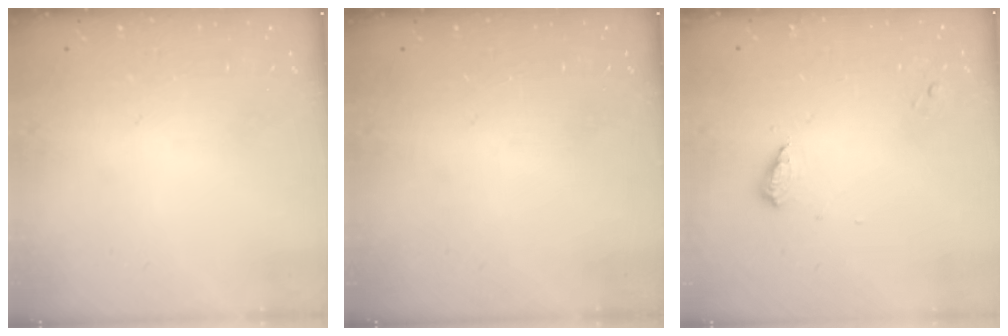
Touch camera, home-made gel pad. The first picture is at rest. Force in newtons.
{"total": 0.0}
{"total": 6.4, "press": 6.4, "slide": 0.7}